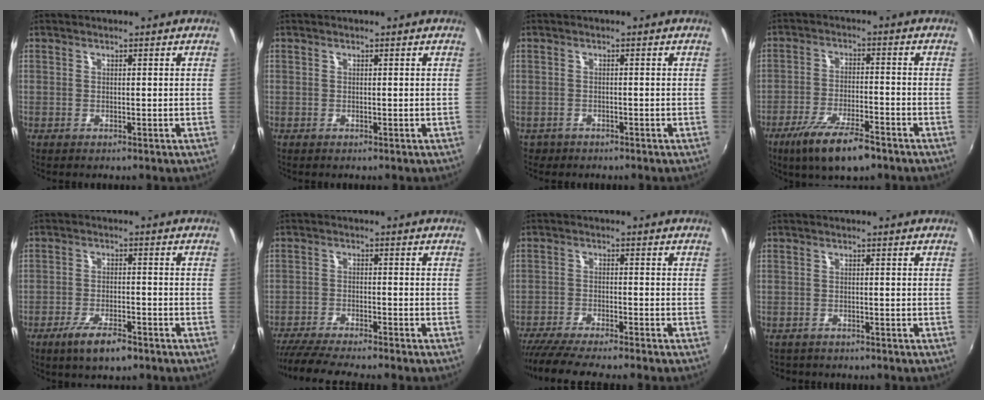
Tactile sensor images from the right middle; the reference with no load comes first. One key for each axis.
{"total": 0.0}
{"total": 2.2, "fx": -1.4, "fy": 1.7, "fz": 0.5, "tx": -0.015, "ty": -0.005, "tz": -0.022}
{"total": 11.0, "fx": -7.6, "fy": 2.8, "fz": 7.5, "tx": -0.164, "ty": -0.028, "tz": -0.133}
{"total": 6.8, "fx": -4.6, "fy": 2.0, "fz": 4.6, "tx": -0.106, "ty": -0.013, "tz": -0.081}
{"total": 10.4, "fx": -9.4, "fy": 0.0, "fz": 4.6, "tx": -0.109, "ty": -0.024, "tz": -0.157}
{"total": 9.8, "fx": -8.7, "fy": -0.3, "fz": 4.4, "tx": -0.102, "ty": -0.029, "tz": -0.147}
{"total": 2.2, "fx": -1.9, "fy": 1.1, "fz": 0.4, "tx": -0.014, "ty": -0.008, "tz": -0.029}